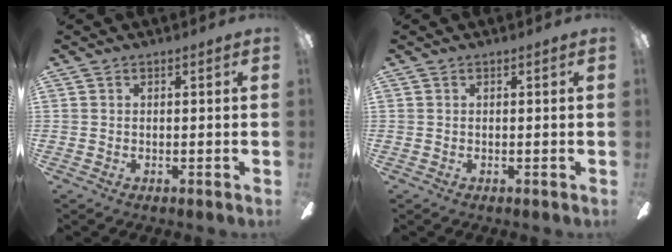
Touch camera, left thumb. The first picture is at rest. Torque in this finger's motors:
{"motor_torque": [0.00, 0.00, -0.11, 0.10, 0.00]}